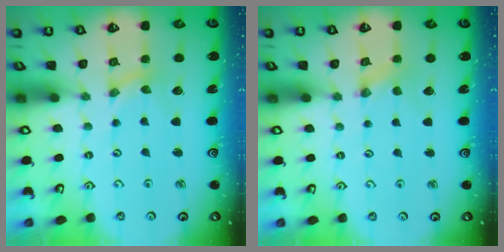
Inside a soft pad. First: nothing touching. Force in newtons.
{"total": 0.0}